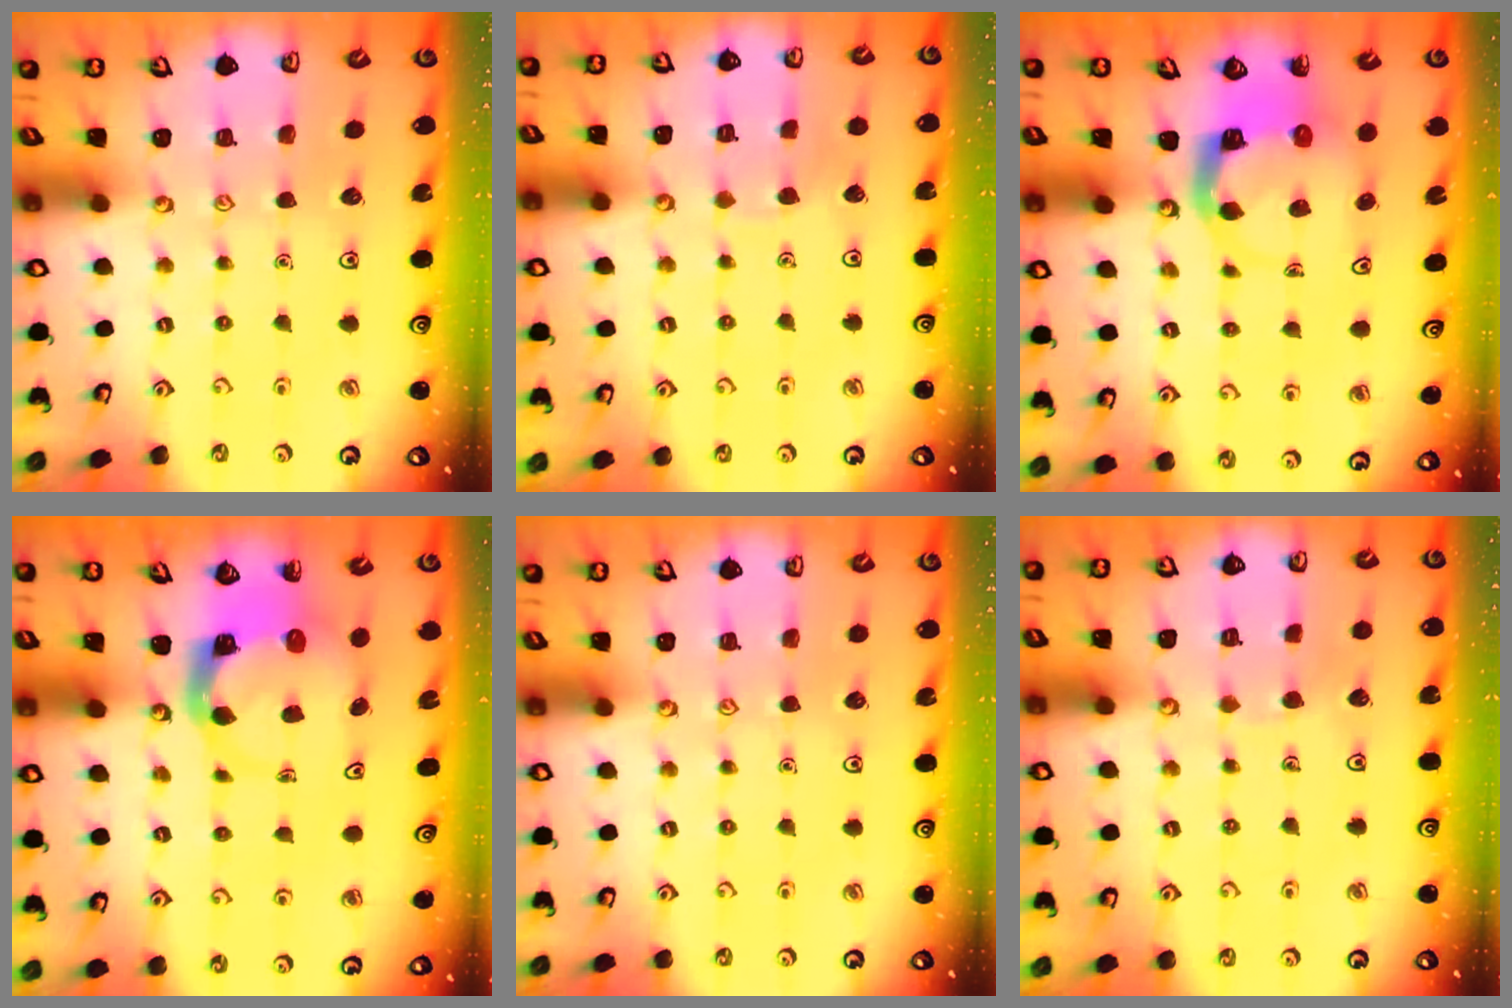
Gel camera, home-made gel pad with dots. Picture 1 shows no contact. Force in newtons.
{"total": 2.7, "press": 2.7, "slide": 0.1}
{"total": 4.8, "press": 4.8, "slide": 0.5}
{"total": 4.4, "press": 4.4, "slide": 0.7}
{"total": 0.0}
{"total": 1.8, "press": 1.8, "slide": 0.0}